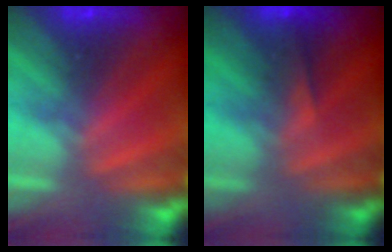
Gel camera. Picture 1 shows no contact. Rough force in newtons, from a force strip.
{"total": 4.7}